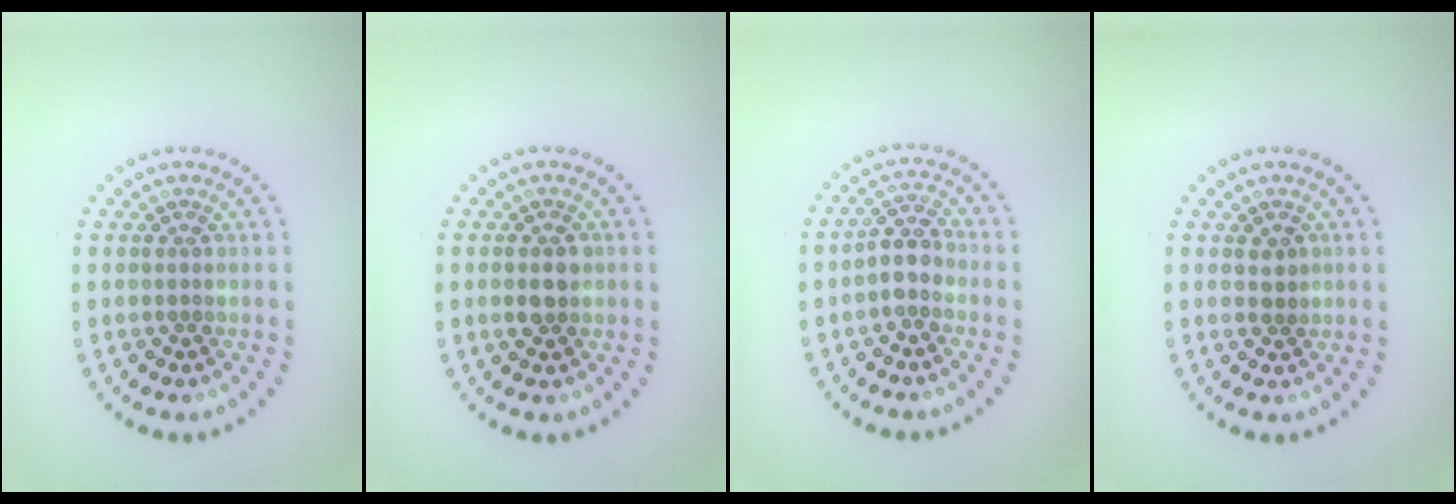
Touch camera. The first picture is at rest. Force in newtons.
{"total": 2.4, "press": 2.4, "slide": 0.1}
{"total": 2.3, "press": 2.0, "slide": 1.1}
{"total": 1.1, "press": 1.1, "slide": 0.3}